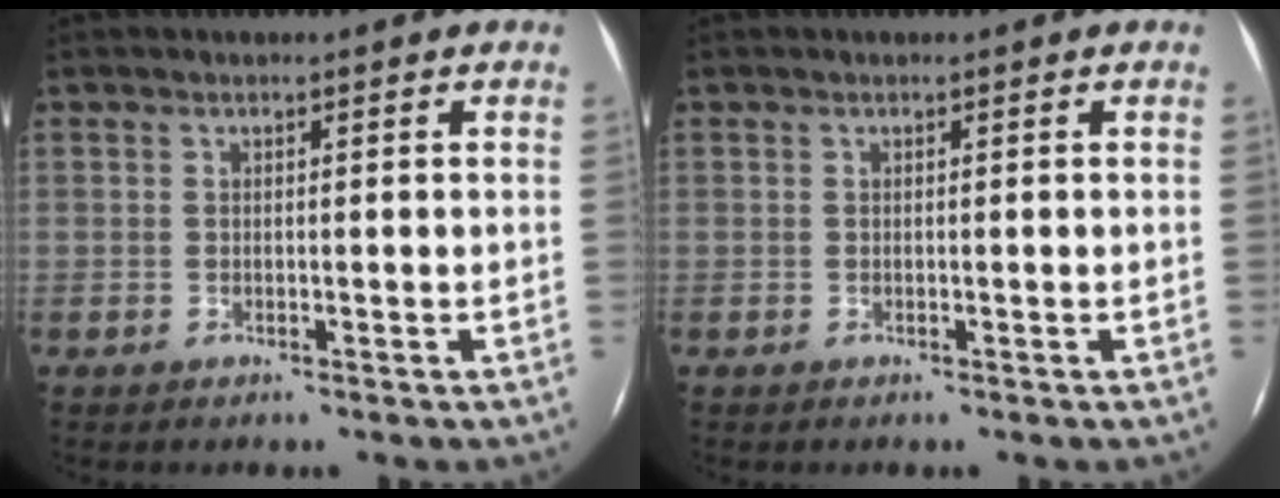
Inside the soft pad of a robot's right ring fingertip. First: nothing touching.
{"total": 0.0}